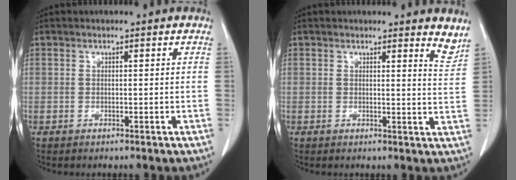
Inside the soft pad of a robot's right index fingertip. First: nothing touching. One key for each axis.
{"total": 3.4, "fx": 3.3, "fy": 0.2, "fz": 1.1, "tx": -0.013, "ty": -0.029, "tz": 0.019}